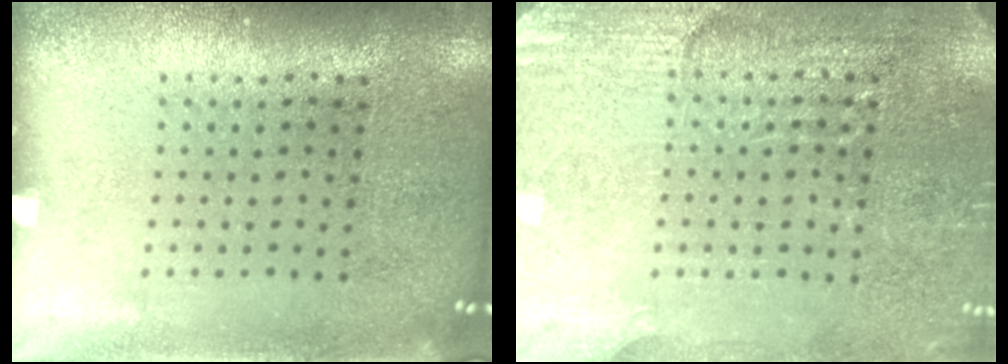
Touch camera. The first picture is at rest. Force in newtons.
{"total": 2.9, "press": 2.8, "slide": 0.3}